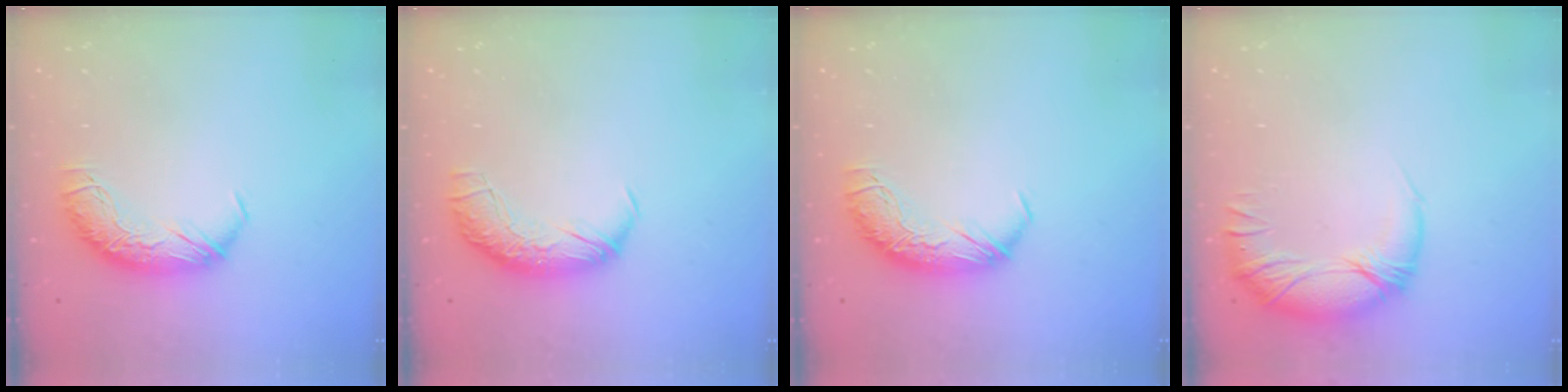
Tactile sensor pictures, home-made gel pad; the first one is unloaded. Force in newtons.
{"total": 2.5, "press": 1.2, "slide": 2.2}
{"total": 0.0}
{"total": 3.3, "press": 2.0, "slide": 2.6}